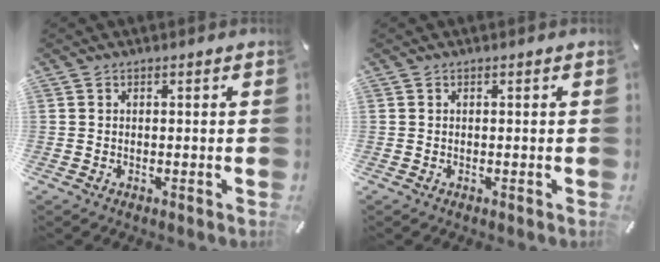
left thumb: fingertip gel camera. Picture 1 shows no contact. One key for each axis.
{"total": 0.0}